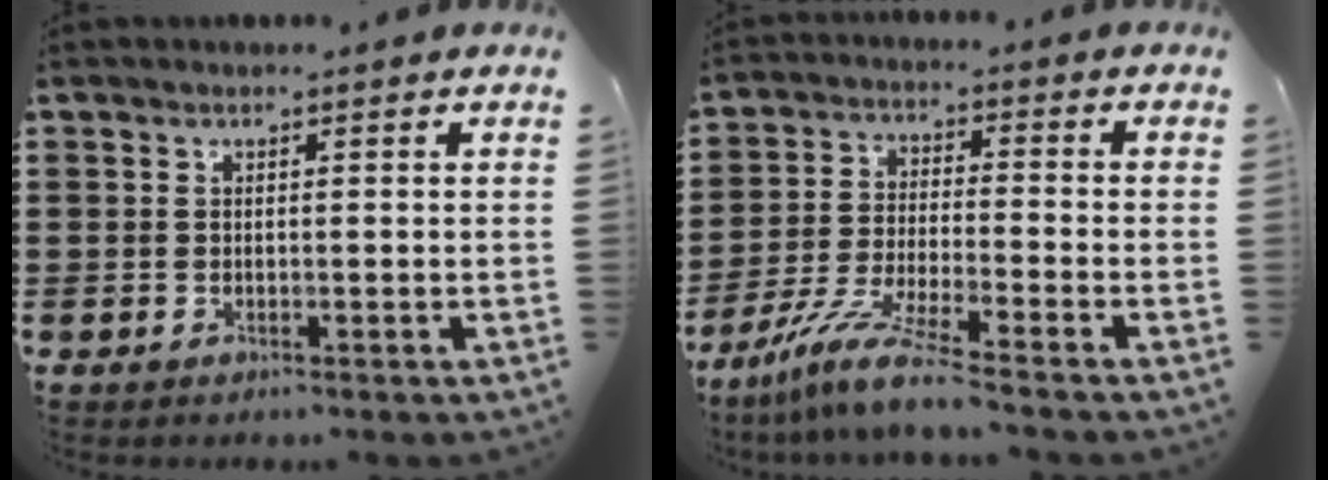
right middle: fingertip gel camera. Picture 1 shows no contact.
{"total": 8.0, "force": [-6.7, -0.3, 4.3], "torque": [-0.098, -0.015, -0.133]}